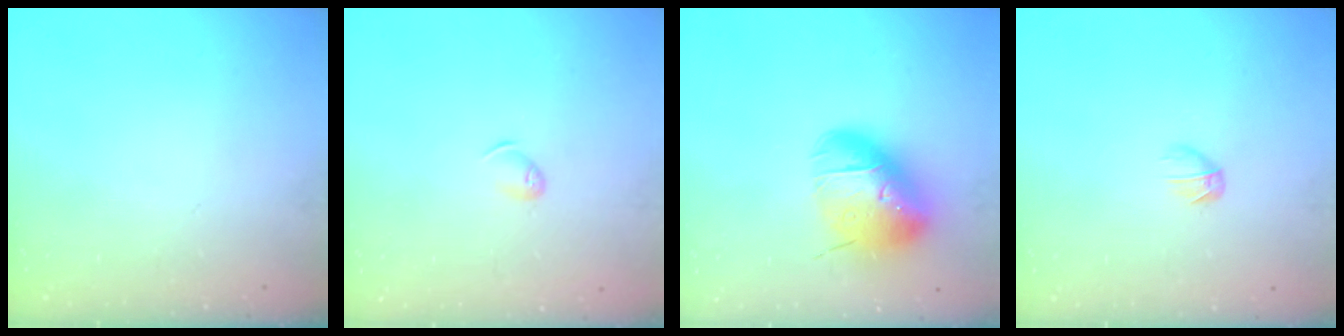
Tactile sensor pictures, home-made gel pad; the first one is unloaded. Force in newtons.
{"total": 5.1, "press": 5.1, "slide": 0.8}
{"total": 18.5, "press": 18.3, "slide": 2.9}
{"total": 3.8, "press": 3.6, "slide": 1.1}